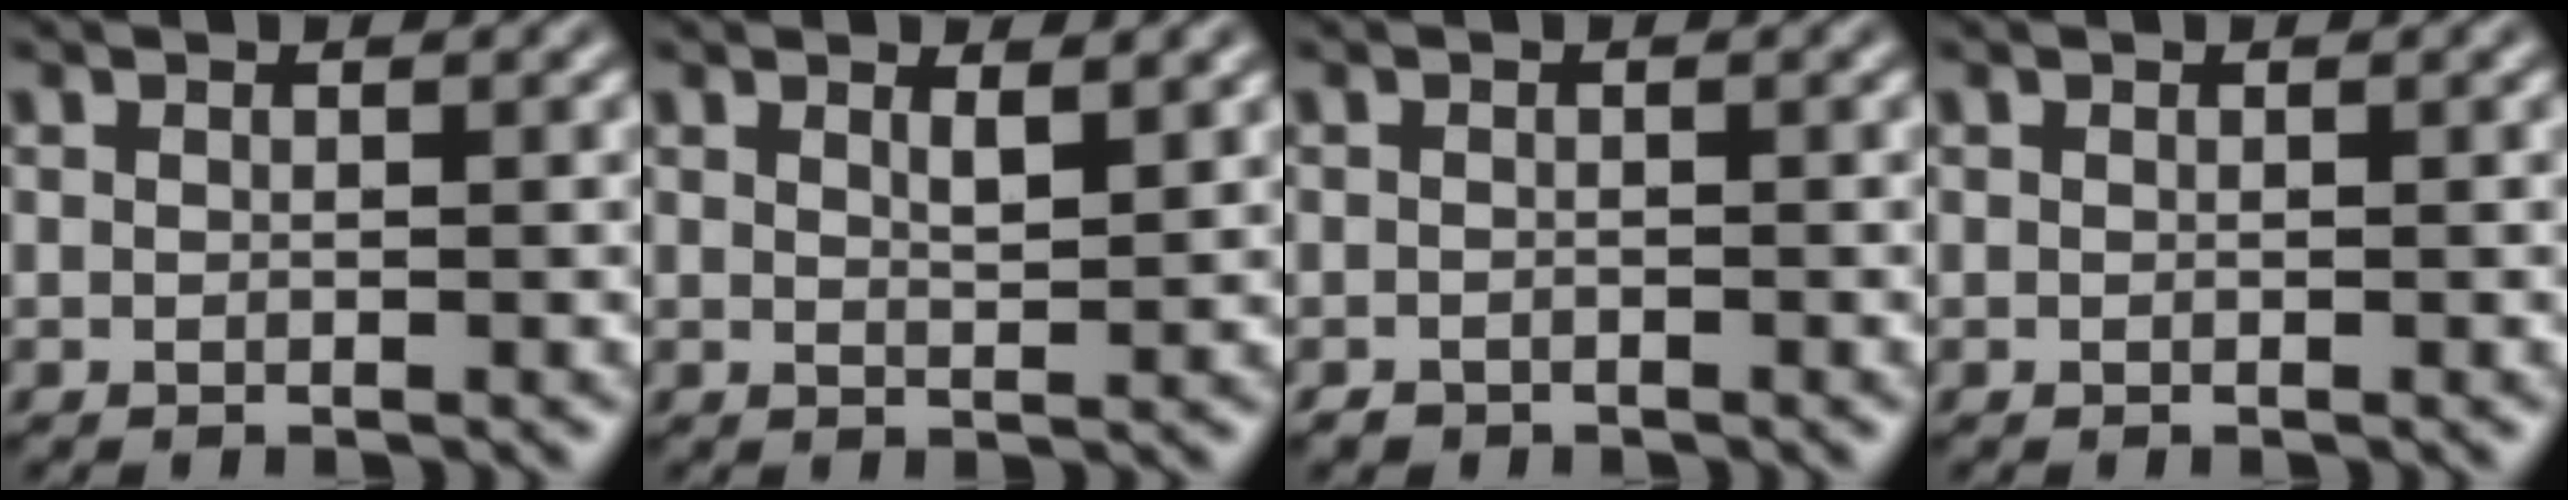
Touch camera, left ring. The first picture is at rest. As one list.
[{"total": 1.6, "force": [1.2, 0.3, 1.0], "torque": [-0.015, -0.001, 0.018]}, {"total": 0.8, "force": [-0.7, 0.4, 0.0], "torque": [0.003, -0.004, -0.012]}, {"total": 0.0}]